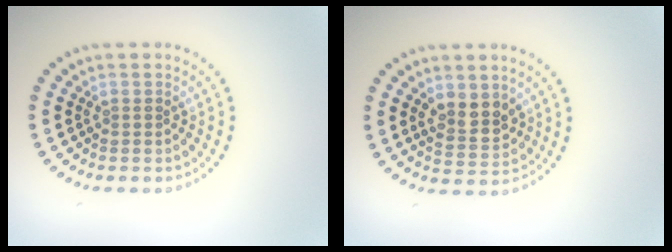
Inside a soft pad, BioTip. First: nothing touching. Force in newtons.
{"total": 2.8, "press": 2.7, "slide": 0.9}